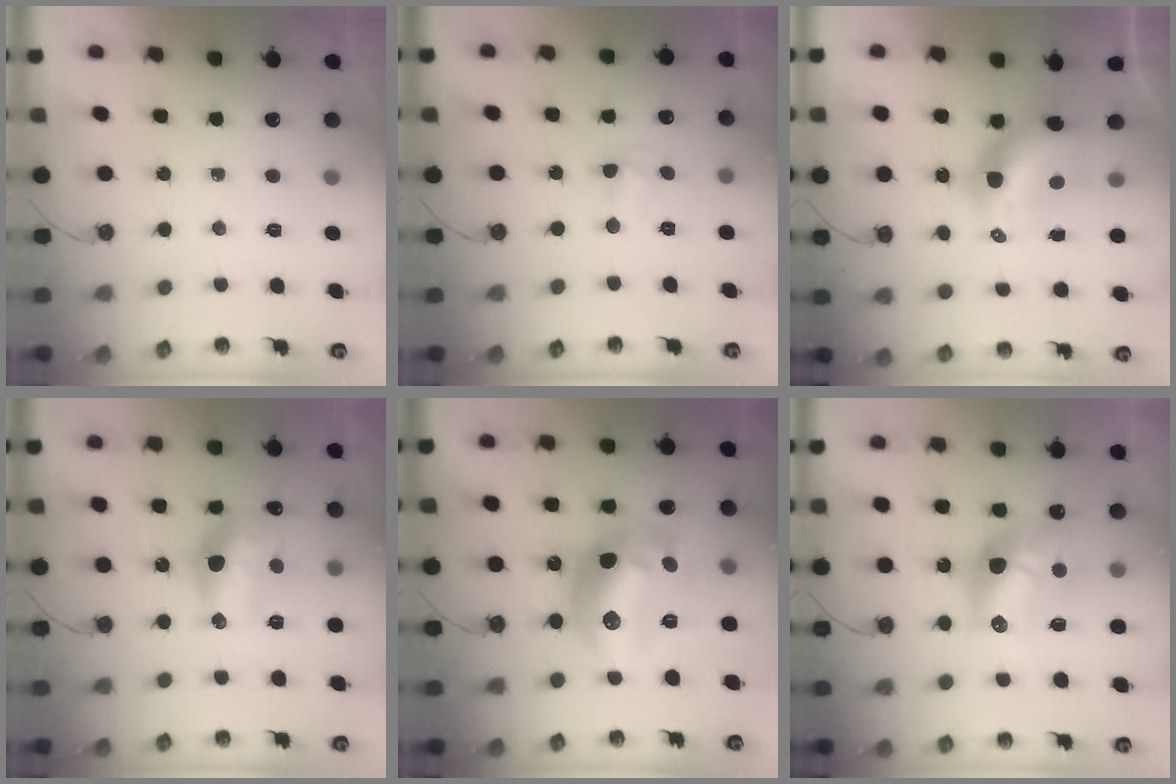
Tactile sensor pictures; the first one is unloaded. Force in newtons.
{"total": 3.6, "press": 3.5, "slide": 0.8}
{"total": 9.4, "press": 9.3, "slide": 0.9}
{"total": 13.6, "press": 13.6, "slide": 1.2}
{"total": 18.8, "press": 18.7, "slide": 1.0}
{"total": 14.3, "press": 14.2, "slide": 1.1}